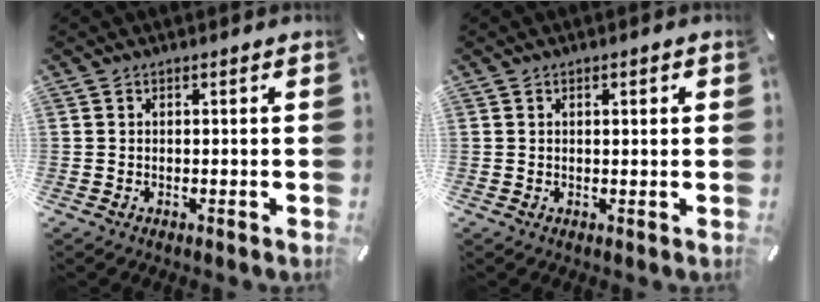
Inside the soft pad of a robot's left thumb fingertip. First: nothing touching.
{"total": 1.1, "force": [0.4, 0.4, 1.0], "torque": [-0.020, 0.003, 0.005]}